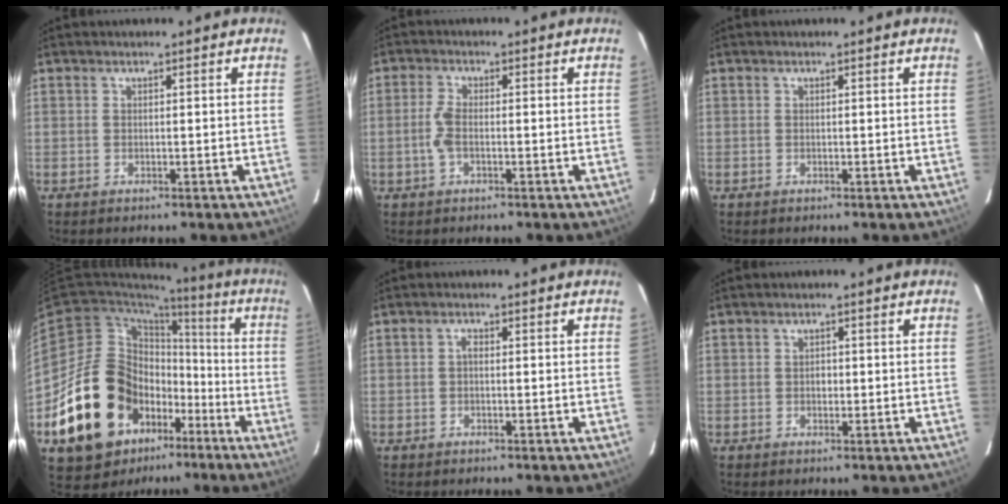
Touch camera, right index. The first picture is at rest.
{"total": 3.4, "force": [-0.8, 1.5, 3.0], "torque": [-0.070, 0.003, -0.016]}
{"total": 0.0}
{"total": 22.1, "force": [-8.4, 16.2, 12.4], "torque": [-0.266, 0.014, -0.119]}
{"total": 0.8, "force": [-0.1, 0.5, 0.6], "torque": [-0.011, 0.005, -0.004]}
{"total": 1.1, "force": [-0.1, 1.0, 0.5], "torque": [-0.006, 0.003, -0.001]}